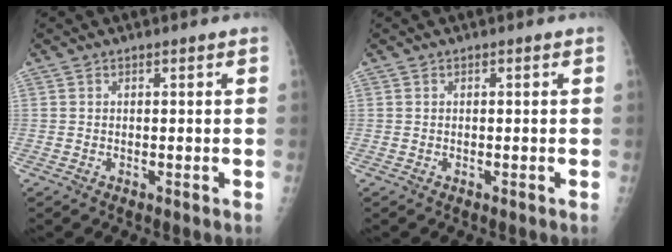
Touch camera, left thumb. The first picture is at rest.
{"total": 0.0}